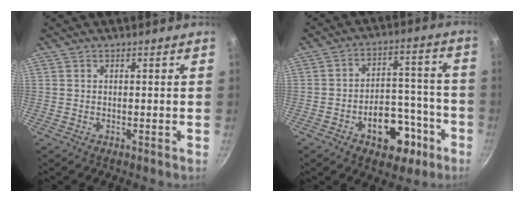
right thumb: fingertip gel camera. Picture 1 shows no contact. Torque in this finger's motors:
{"motor_torque": [1.50, 1.24, 0.92, -0.64, 0.18]}